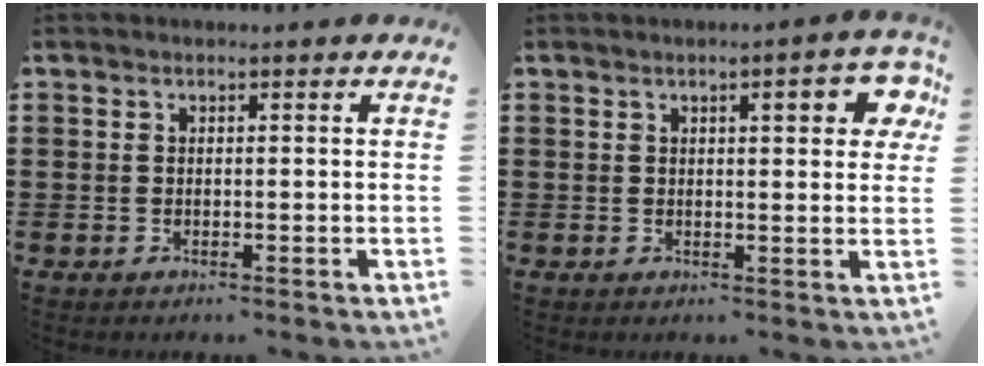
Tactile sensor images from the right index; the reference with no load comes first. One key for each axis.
{"total": 5.1, "fx": 2.0, "fy": 1.0, "fz": 4.6, "tx": -0.058, "ty": -0.006, "tz": 0.026}